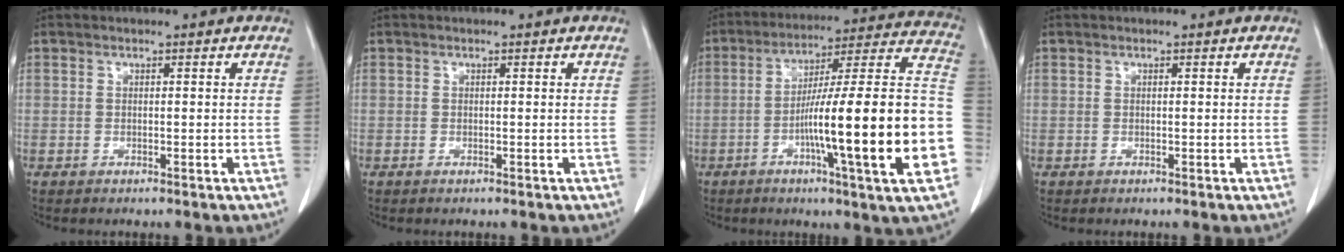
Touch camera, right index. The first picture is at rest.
{"total": 0.0}
{"total": 24.9, "force": [-6.0, 0.1, 24.2], "torque": [-0.281, 0.008, -0.100]}
{"total": 0.0}